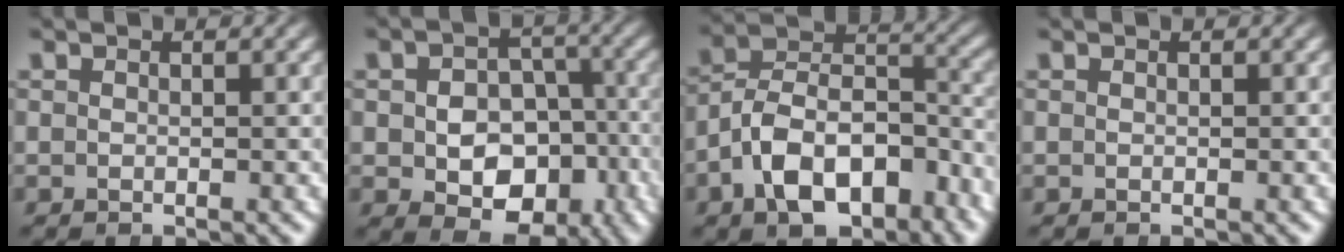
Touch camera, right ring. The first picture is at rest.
{"total": 7.9, "force": [-2.7, 5.7, 4.8], "torque": [-0.071, -0.045, -0.024]}
{"total": 10.3, "force": [-3.5, 7.7, 5.9], "torque": [-0.113, -0.022, -0.056]}
{"total": 0.0}